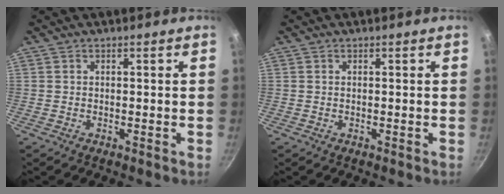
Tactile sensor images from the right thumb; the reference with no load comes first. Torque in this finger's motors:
{"motor_torque": [0.08, -0.16, 0.29, 0.03, 0.04]}